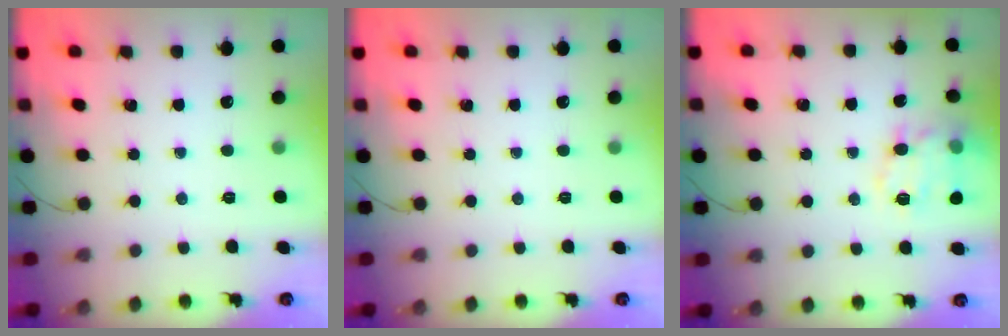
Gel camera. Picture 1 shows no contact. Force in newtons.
{"total": 0.0}
{"total": 15.6, "press": 15.6, "slide": 1.1}